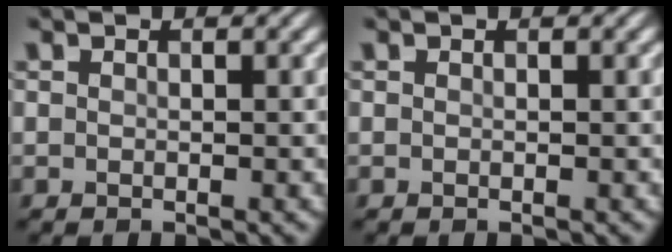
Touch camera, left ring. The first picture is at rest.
{"total": 0.0}